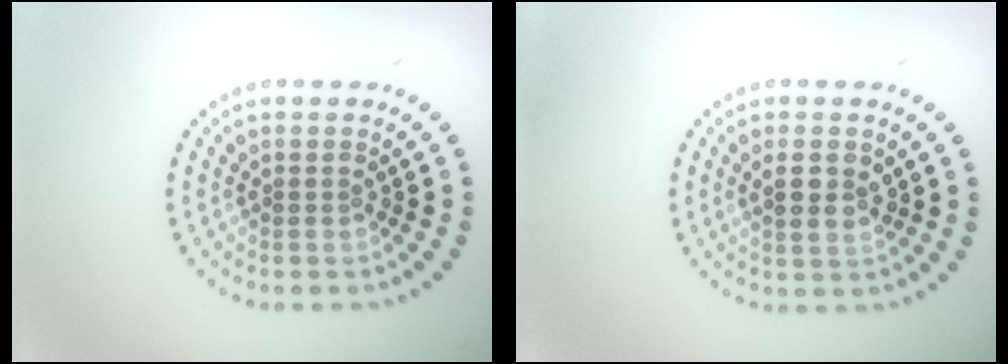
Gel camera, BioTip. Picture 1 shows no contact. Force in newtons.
{"total": 2.6, "press": 2.5, "slide": 0.6}